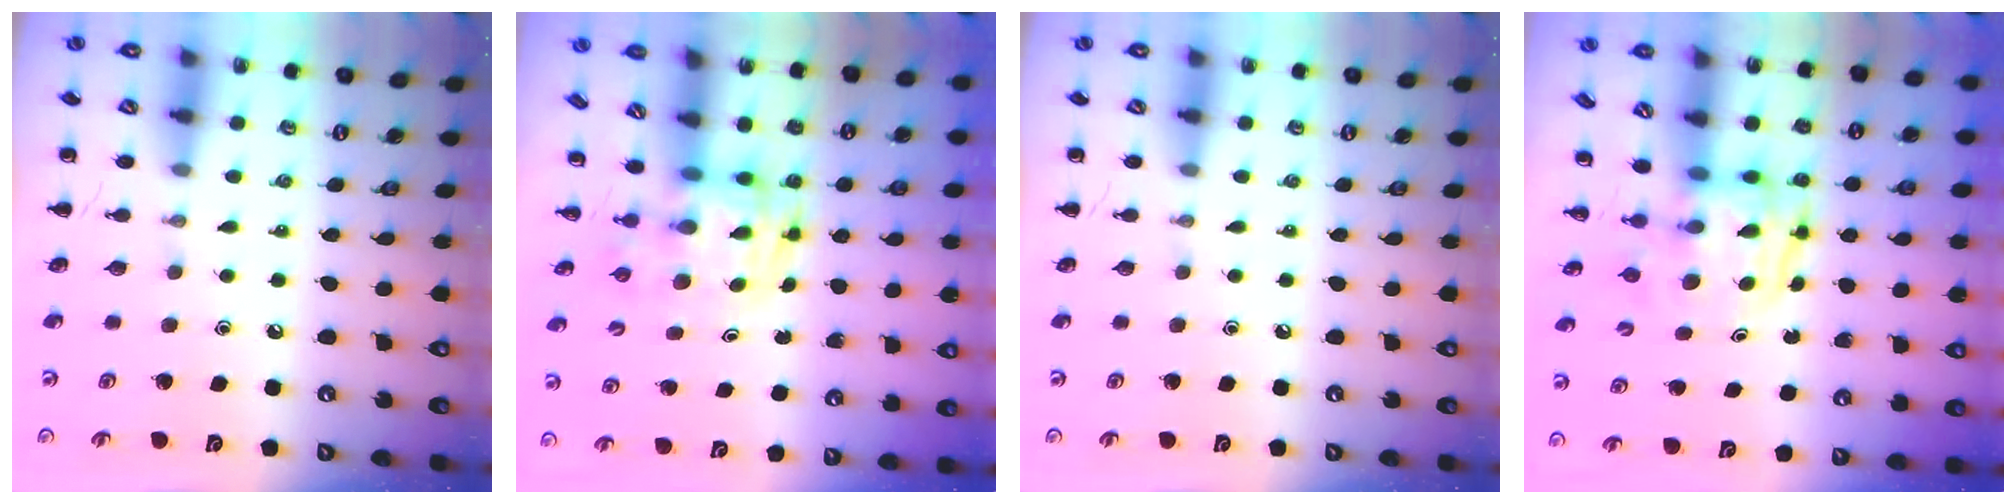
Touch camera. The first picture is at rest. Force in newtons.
{"total": 3.6, "press": 3.5, "slide": 0.6}
{"total": 0.0}
{"total": 4.0, "press": 4.0, "slide": 0.4}